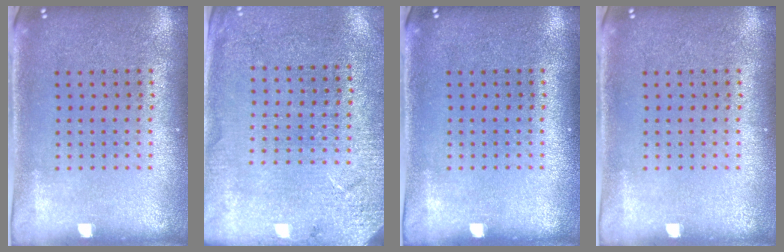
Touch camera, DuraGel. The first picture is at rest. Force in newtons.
{"total": 2.6, "press": 2.6, "slide": 0.4}
{"total": 0.0}
{"total": 0.0}